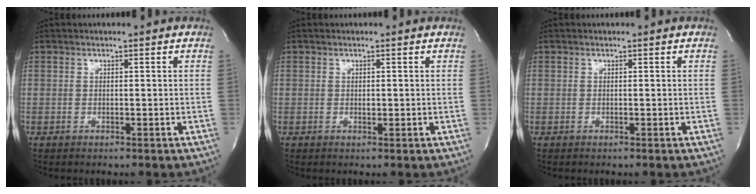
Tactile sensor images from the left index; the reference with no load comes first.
{"total": 0.5, "force": [0.1, 0.3, 0.4], "torque": [-0.006, 0.000, 0.000]}
{"total": 0.0}